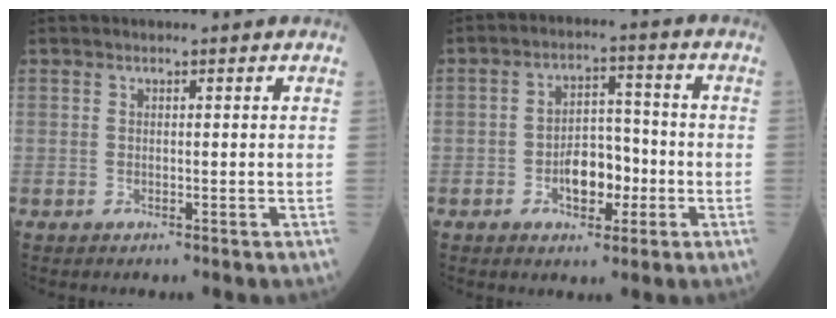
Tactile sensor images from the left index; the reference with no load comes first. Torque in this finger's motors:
{"motor_torque": [0.39, 0.27, 0.16, 0.05]}